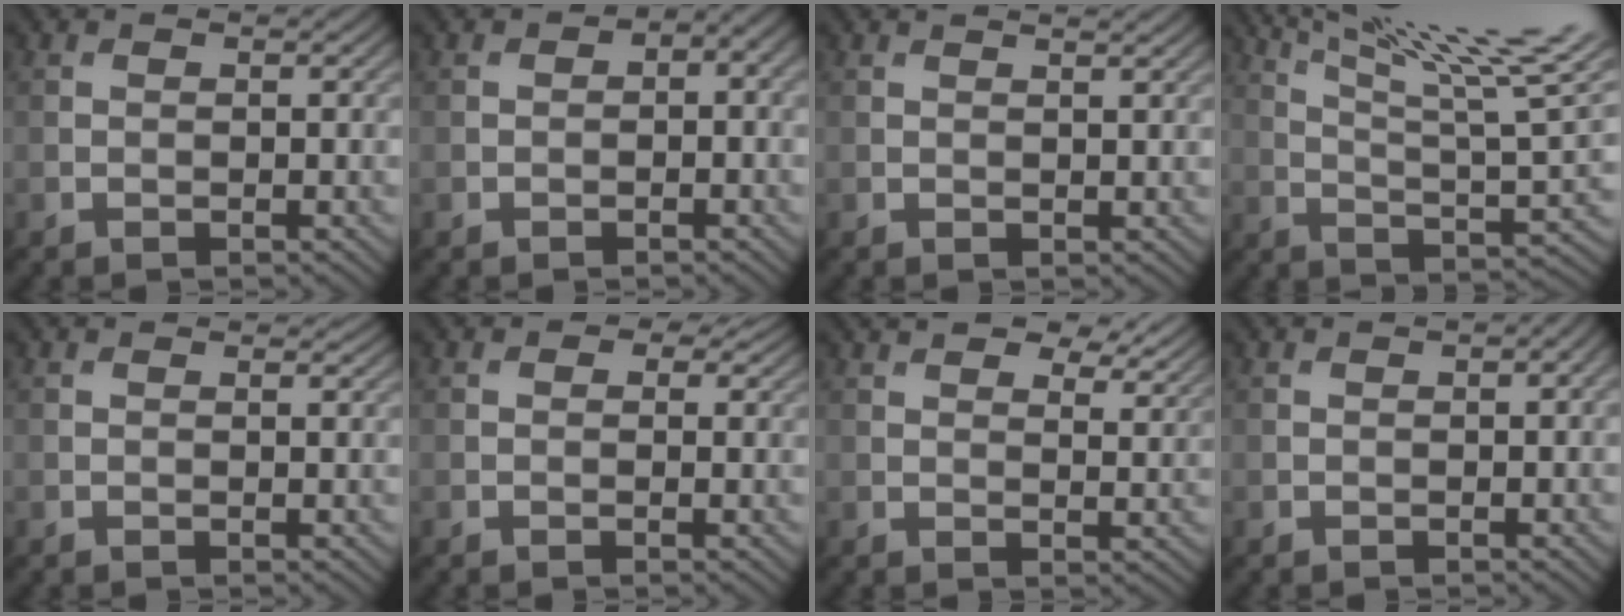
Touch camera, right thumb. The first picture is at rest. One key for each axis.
{"total": 3.2, "fx": -0.5, "fy": 2.5, "fz": 2.0, "tx": -0.010, "ty": -0.005, "tz": -0.007}
{"total": 1.5, "fx": 1.3, "fy": 0.2, "fz": 0.5, "tx": -0.005, "ty": -0.002, "tz": 0.023}
{"total": 18.9, "fx": 12.3, "fy": 4.8, "fz": 13.6, "tx": -0.221, "ty": 0.022, "tz": 0.193}
{"total": 1.5, "fx": 1.2, "fy": 0.4, "fz": 0.7, "tx": -0.013, "ty": -0.001, "tz": 0.018}
{"total": 4.3, "fx": 2.1, "fy": 2.6, "fz": 2.7, "tx": -0.041, "ty": 0.005, "tz": 0.020}
{"total": 8.7, "fx": 6.4, "fy": 3.7, "fz": 4.6, "tx": -0.093, "ty": 0.011, "tz": 0.103}
{"total": 1.2, "fx": 0.3, "fy": 0.3, "fz": 1.1, "tx": -0.015, "ty": 0.000, "tz": 0.006}